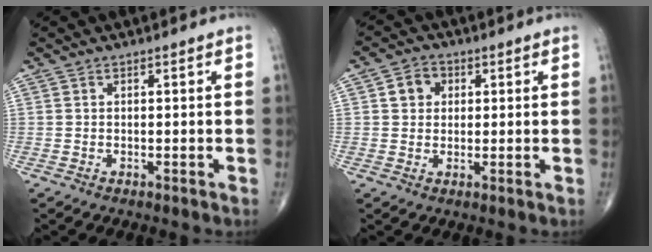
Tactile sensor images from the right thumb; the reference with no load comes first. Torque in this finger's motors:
{"motor_torque": [0.11, 1.32, 0.26, 0.20, 0.00]}